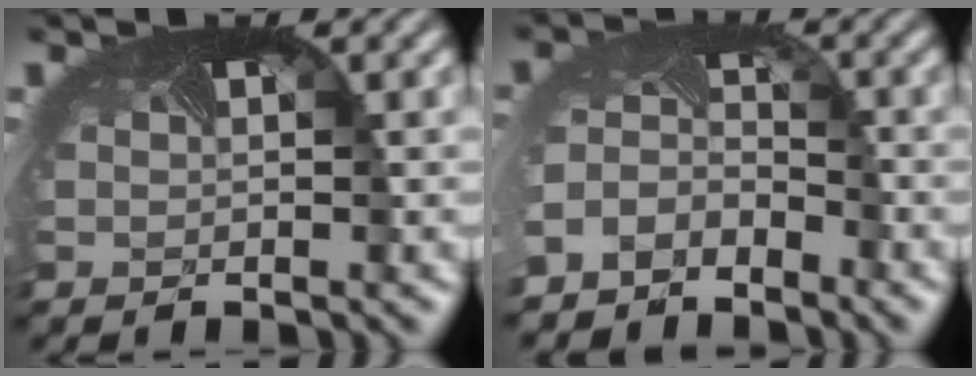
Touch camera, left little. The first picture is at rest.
{"total": 4.3, "force": [-3.6, 2.3, 0.7], "torque": [-0.025, -0.015, -0.072]}